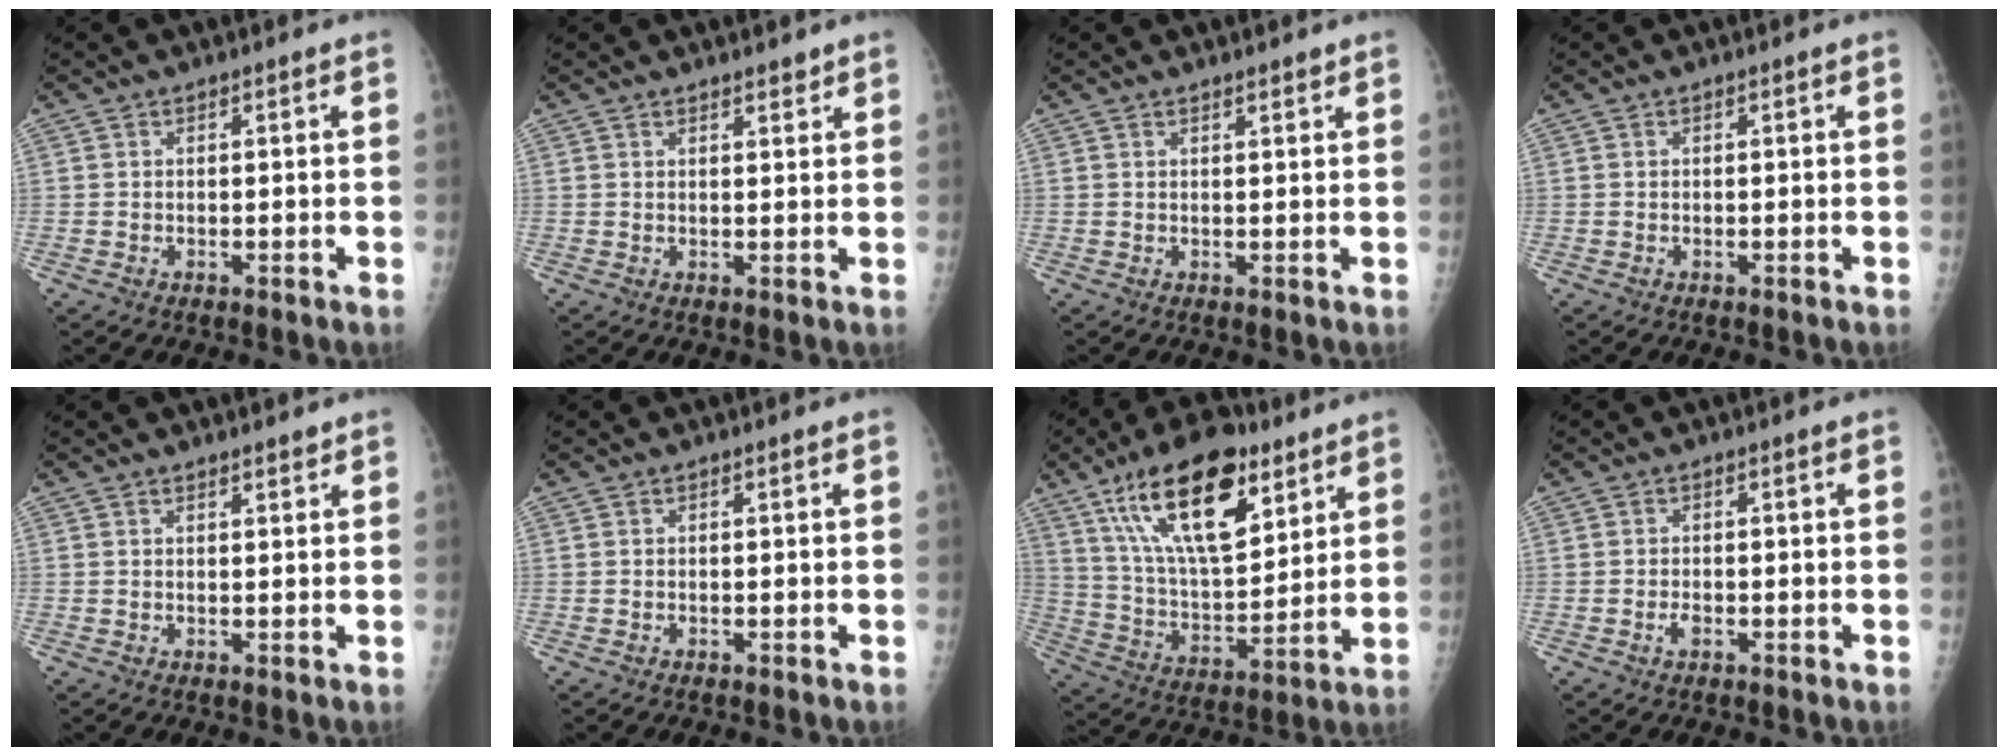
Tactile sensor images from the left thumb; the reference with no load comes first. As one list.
[{"total": 1.8, "force": [1.5, 0.5, 0.7], "torque": [-0.005, -0.011, 0.022]}, {"total": 1.2, "force": [1.0, 0.3, 0.6], "torque": [-0.007, -0.007, 0.016]}, {"total": 0.0}, {"total": 1.5, "force": [1.2, 0.4, 0.7], "torque": [-0.007, -0.009, 0.019]}, {"total": 0.0}, {"total": 22.6, "force": [12.2, 10.0, 16.1], "torque": [-0.249, -0.044, 0.218]}, {"total": 1.6, "force": [-0.7, 0.9, 1.2], "torque": [-0.021, 0.002, -0.013]}]